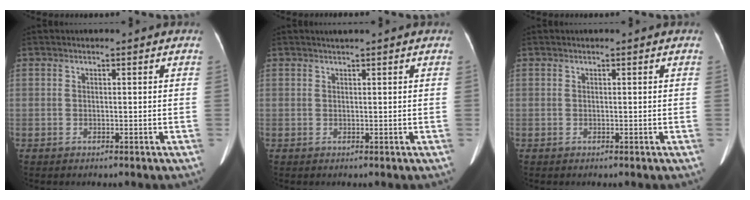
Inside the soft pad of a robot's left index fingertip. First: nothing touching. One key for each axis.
{"total": 0.8, "fx": 0.6, "fy": -0.1, "fz": 0.4, "tx": -0.010, "ty": 0.005, "tz": 0.015}
{"total": 0.0}